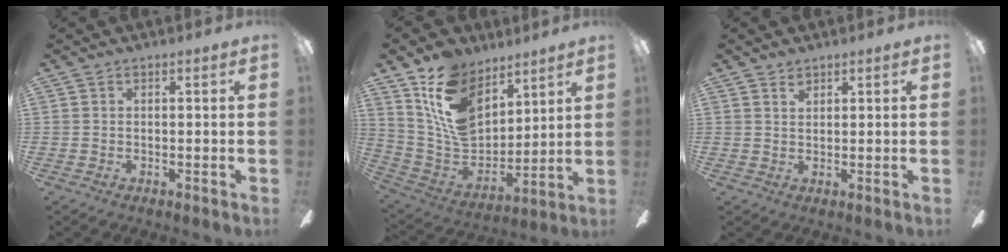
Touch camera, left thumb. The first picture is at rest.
{"total": 17.6, "force": [9.7, 11.2, 9.6], "torque": [-0.195, -0.042, 0.187]}
{"total": 1.7, "force": [1.4, 0.7, 0.5], "torque": [-0.003, -0.004, 0.025]}